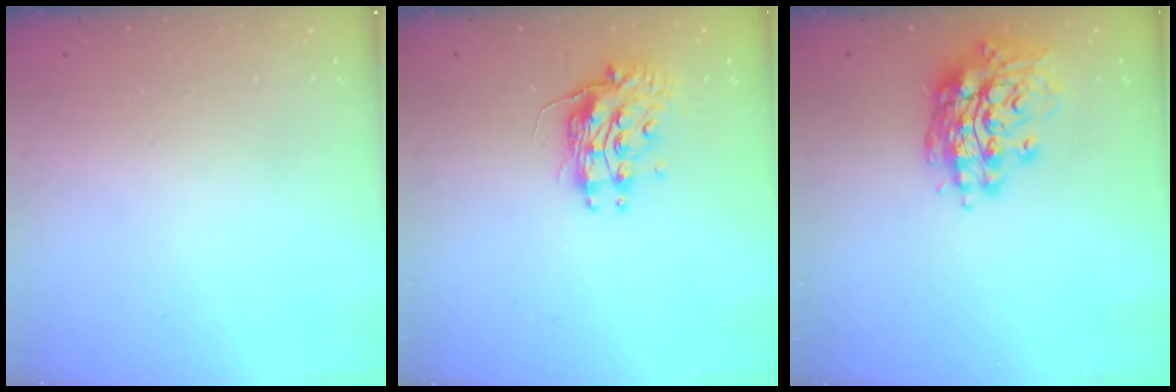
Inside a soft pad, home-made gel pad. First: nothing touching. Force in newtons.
{"total": 10.6, "press": 10.6, "slide": 0.7}
{"total": 15.6, "press": 15.3, "slide": 3.5}